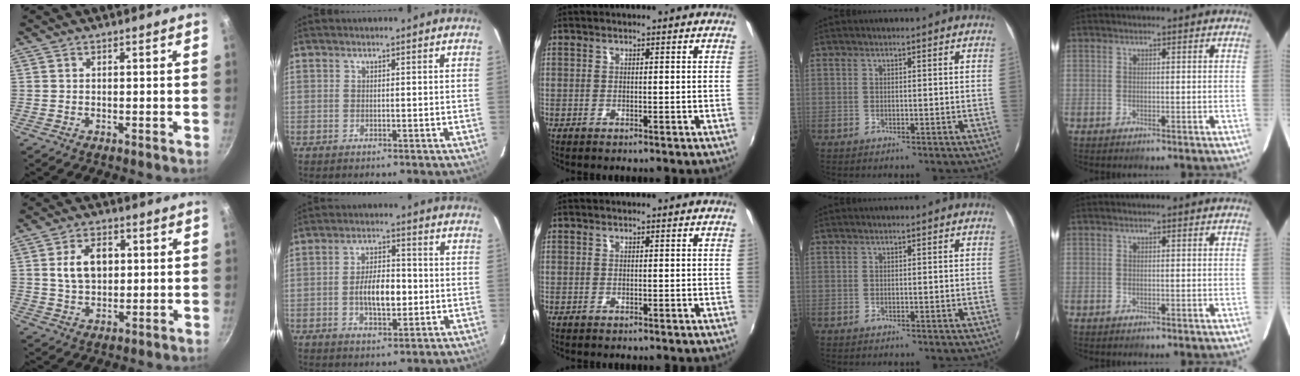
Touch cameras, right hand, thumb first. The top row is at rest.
{"thumb": {"total": 8.3, "force": [1.5, 5.6, 5.9], "torque": [-0.086, 0.004, 0.025]}, "index": {"total": 8.0, "force": [-1.3, 3.7, 7.0], "torque": [-0.130, 0.006, -0.018]}}